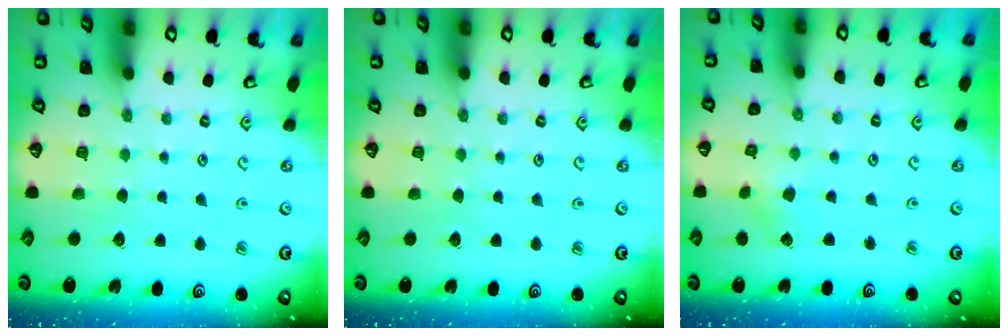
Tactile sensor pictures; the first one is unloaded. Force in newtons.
{"total": 0.0}
{"total": 1.6, "press": 1.6, "slide": 0.2}